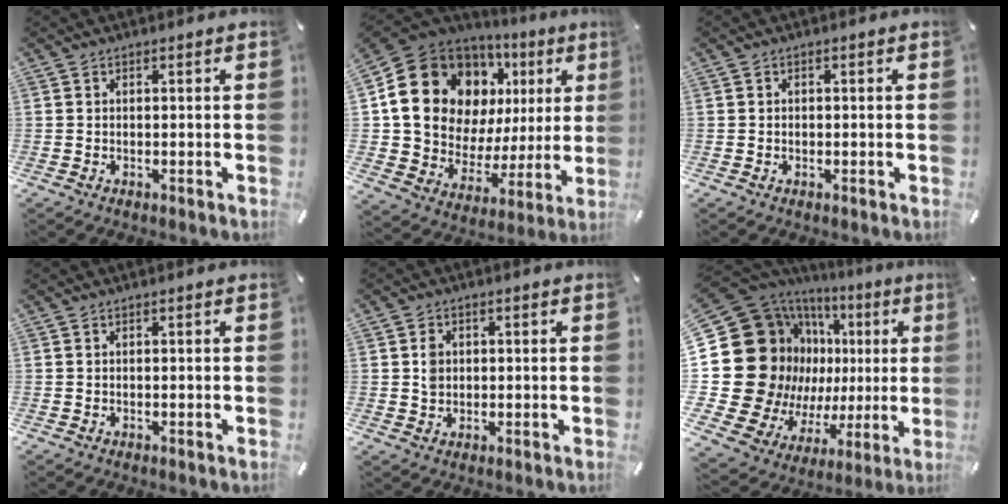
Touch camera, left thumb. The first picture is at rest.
{"total": 20.2, "force": [8.0, 15.6, 9.9], "torque": [-0.160, -0.054, 0.164]}
{"total": 0.5, "force": [-0.1, 0.5, 0.1], "torque": [-0.001, 0.005, -0.004]}
{"total": 0.0}
{"total": 3.0, "force": [0.3, 2.7, 1.4], "torque": [-0.023, 0.004, 0.001]}
{"total": 32.2, "force": [3.2, 23.2, 22.0], "torque": [-0.366, -0.075, 0.121]}